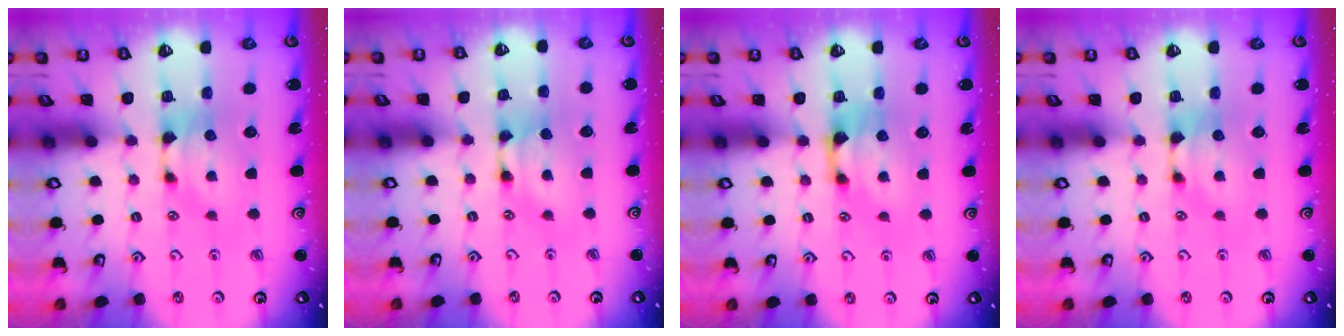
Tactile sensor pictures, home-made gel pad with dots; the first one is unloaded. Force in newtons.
{"total": 1.7, "press": 1.7, "slide": 0.2}
{"total": 1.5, "press": 0.7, "slide": 1.4}
{"total": 0.0}